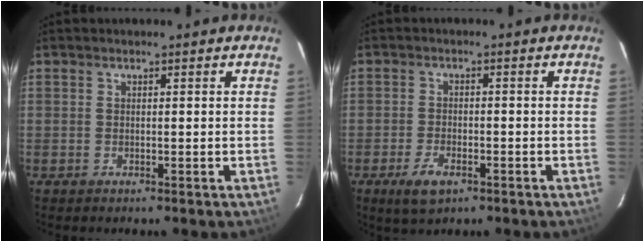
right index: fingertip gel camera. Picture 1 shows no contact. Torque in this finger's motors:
{"motor_torque": [0.35, -0.32, 0.05, 0.02]}